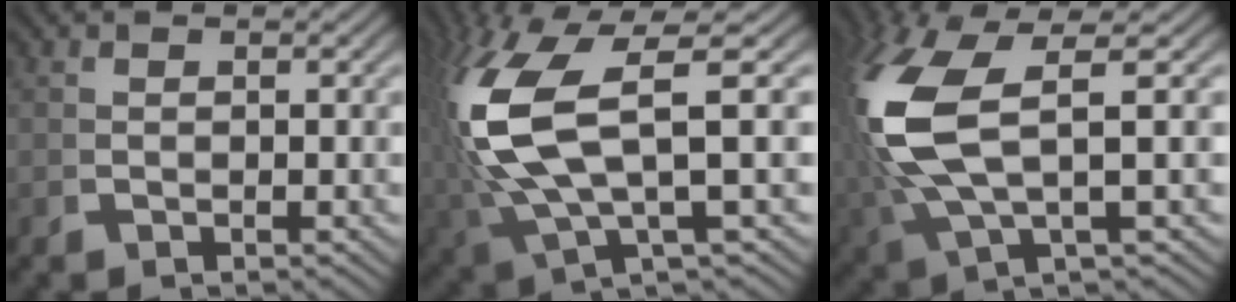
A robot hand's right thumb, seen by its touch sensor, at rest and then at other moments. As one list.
[{"total": 12.5, "force": [0.2, 6.8, 10.5], "torque": [-0.240, -0.026, 0.020]}, {"total": 10.3, "force": [1.0, 5.0, 9.0], "torque": [-0.212, -0.008, 0.027]}]